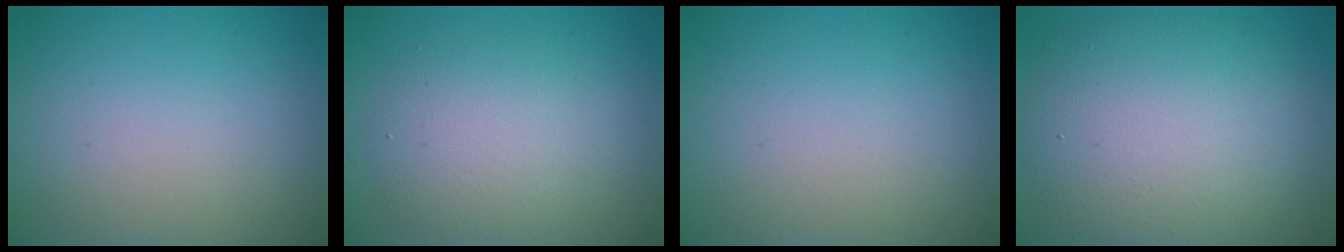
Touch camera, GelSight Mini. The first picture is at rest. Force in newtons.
{"total": 4.6, "press": 4.6, "slide": 0.4}
{"total": 0.0}
{"total": 10.1, "press": 10.1, "slide": 0.5}